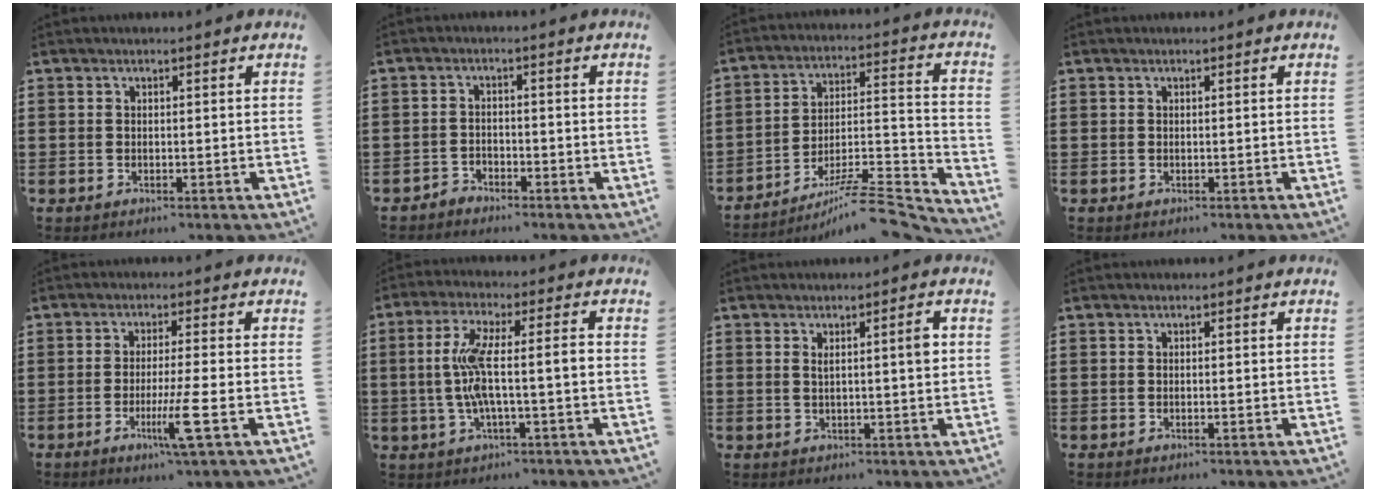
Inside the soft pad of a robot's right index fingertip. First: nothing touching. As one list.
[{"total": 1.8, "force": [-1.7, 0.7, -0.2], "torque": [-0.003, 0.004, -0.037]}, {"total": 9.5, "force": [-7.7, 1.3, 5.5], "torque": [-0.077, 0.014, -0.146]}, {"total": 0.0}, {"total": 6.8, "force": [-2.5, -0.4, 6.3], "torque": [-0.117, -0.022, -0.046]}, {"total": 8.4, "force": [-0.8, 1.5, 8.2], "torque": [-0.167, -0.005, -0.023]}, {"total": 3.1, "force": [0.8, 0.0, 3.0], "torque": [-0.058, 0.000, 0.009]}, {"total": 0.0}]